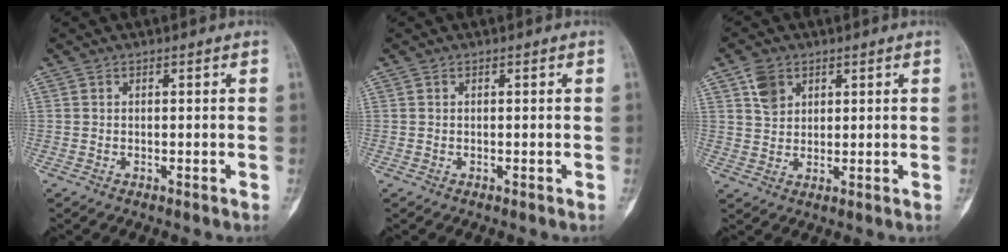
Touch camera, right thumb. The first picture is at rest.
{"total": 0.0}
{"total": 4.7, "force": [2.4, 3.5, 2.1], "torque": [-0.022, -0.009, 0.048]}